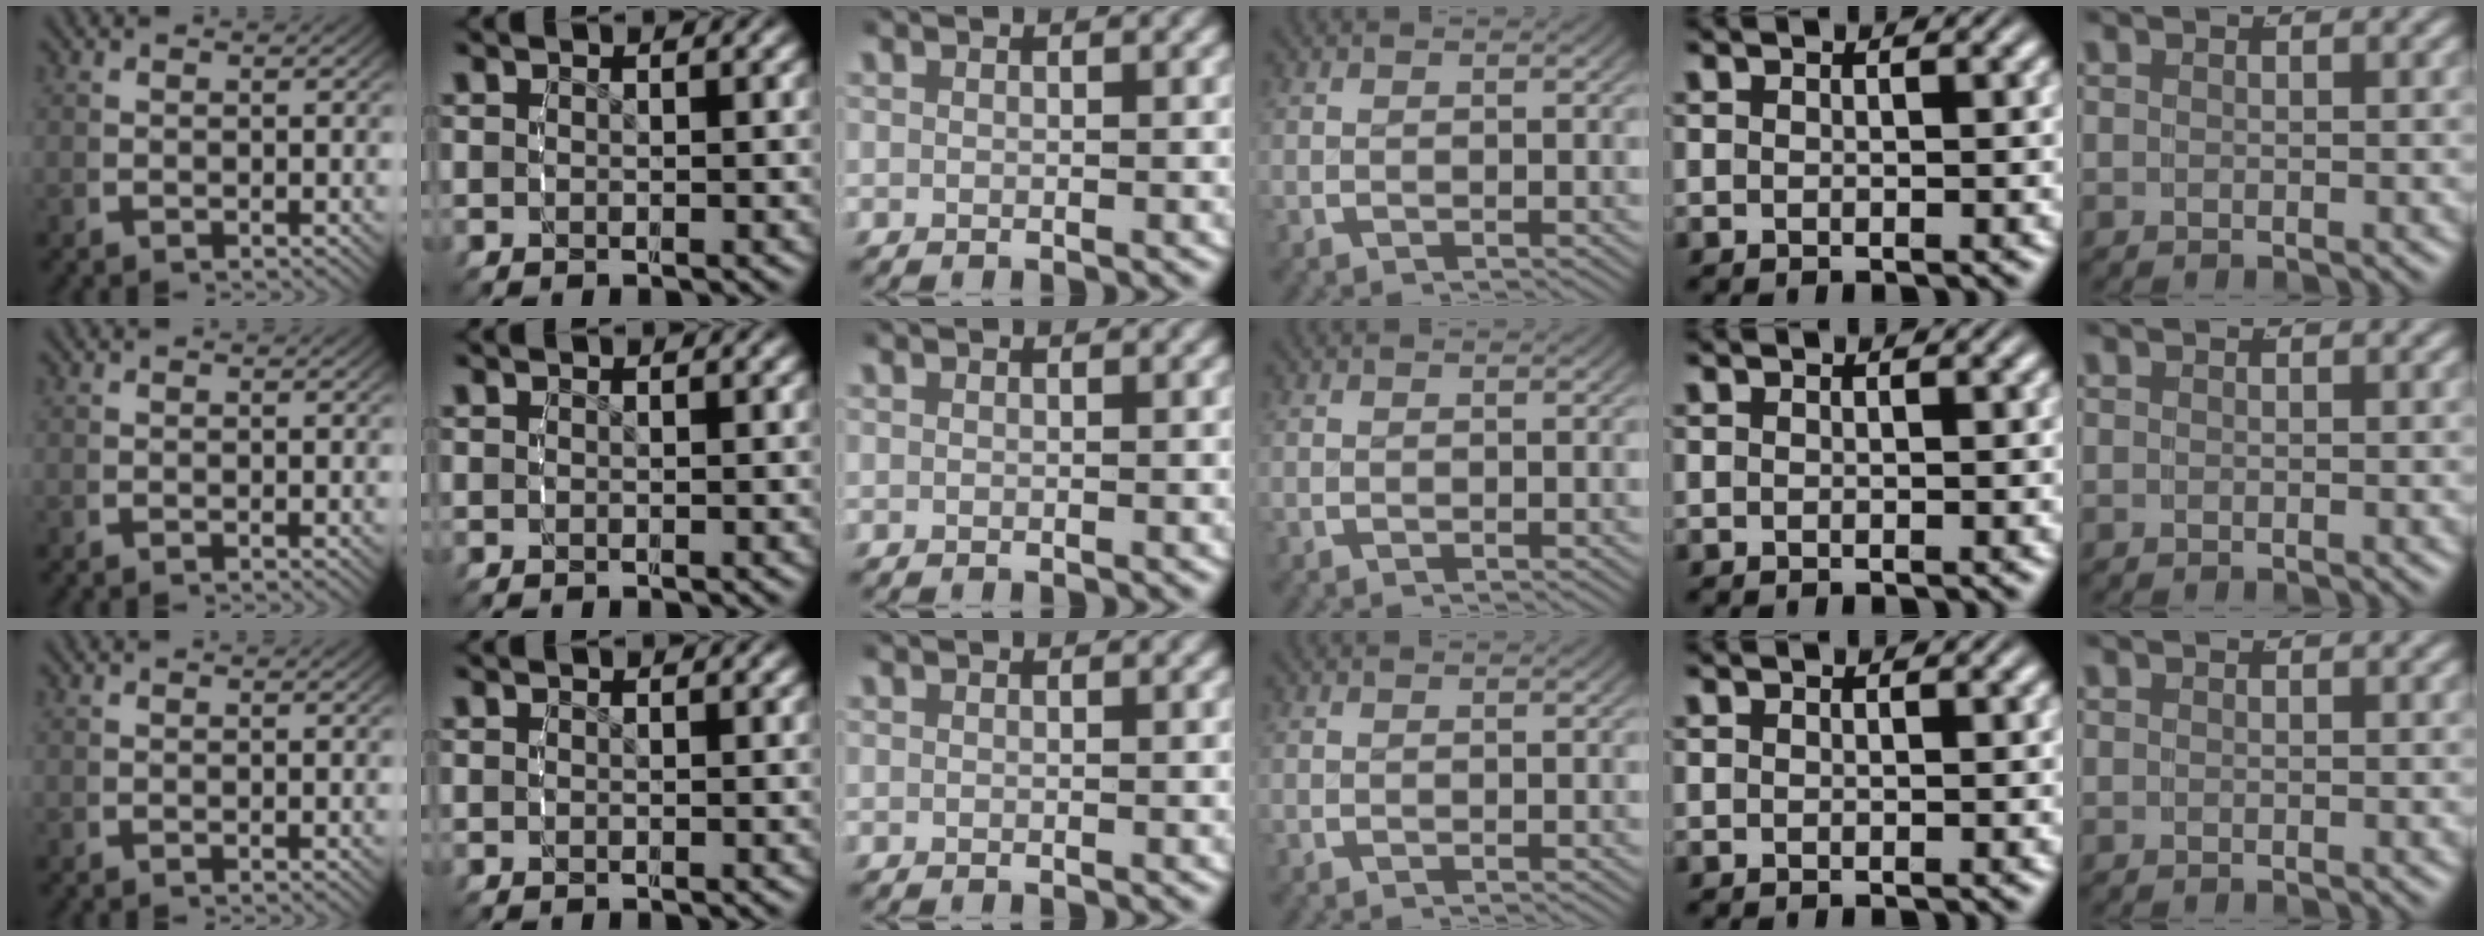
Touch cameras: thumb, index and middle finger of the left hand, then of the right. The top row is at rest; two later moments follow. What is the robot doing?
{"motion": "grasp_and_lifting", "object": "ethernet cable"}